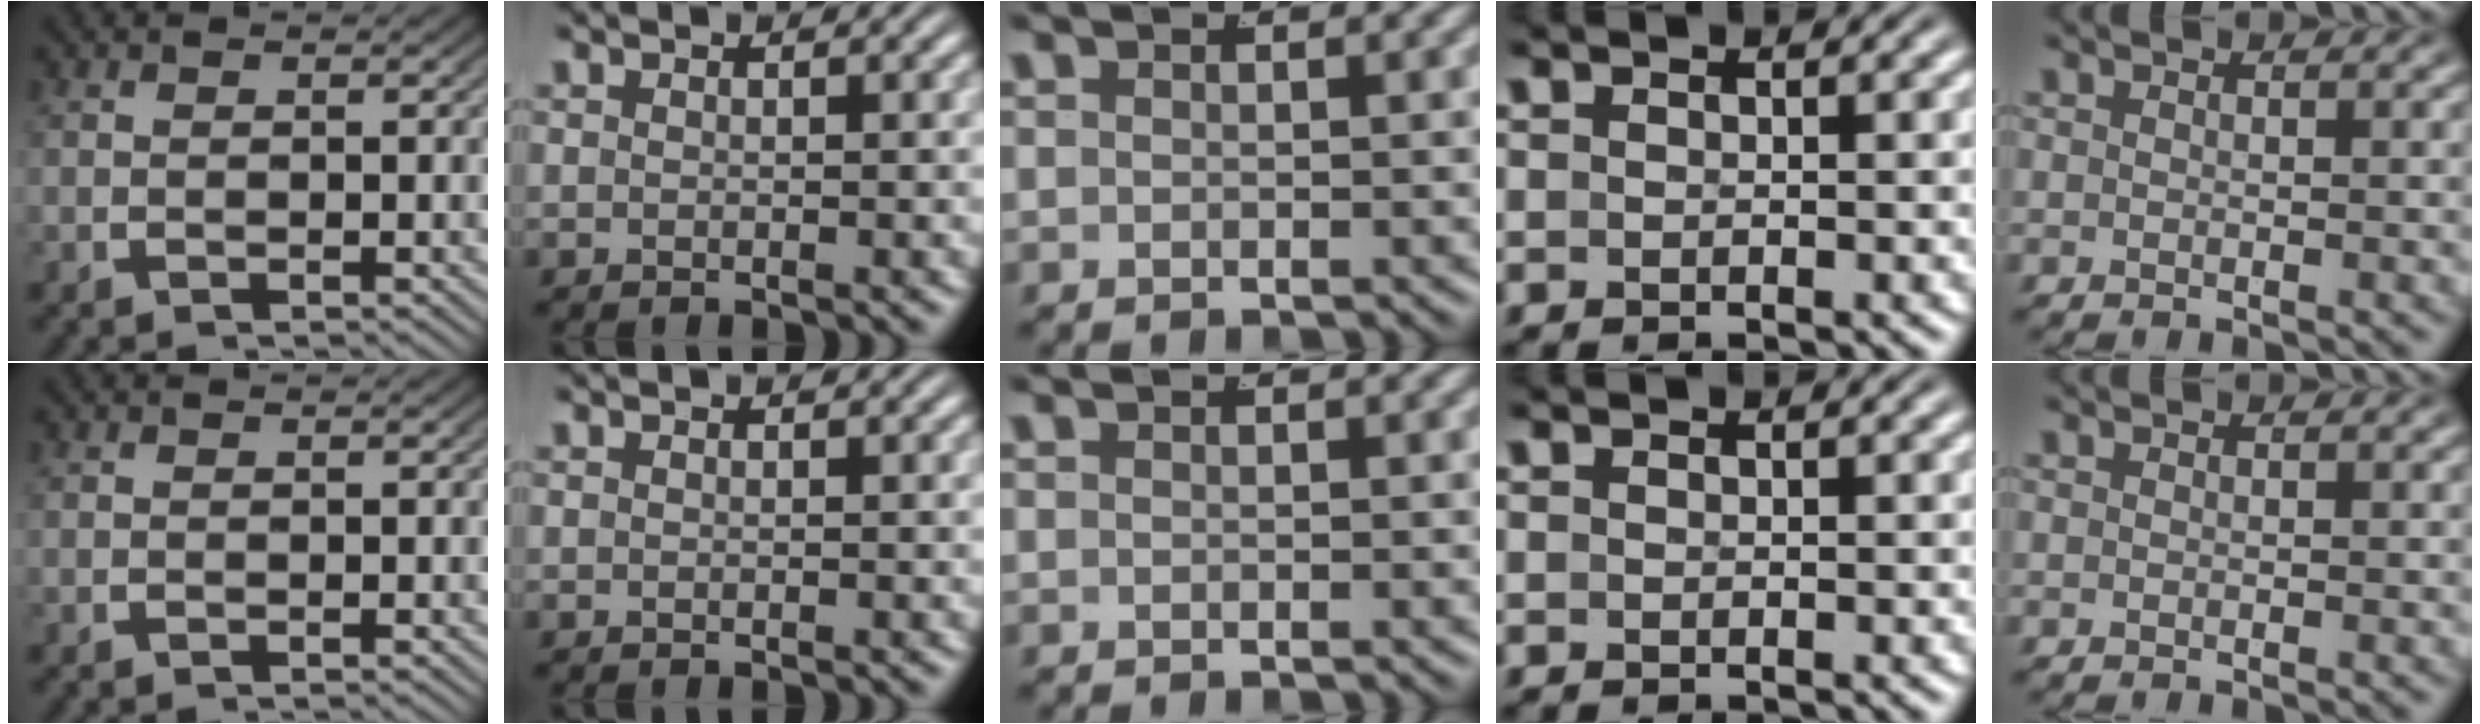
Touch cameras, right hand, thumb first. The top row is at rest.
{}